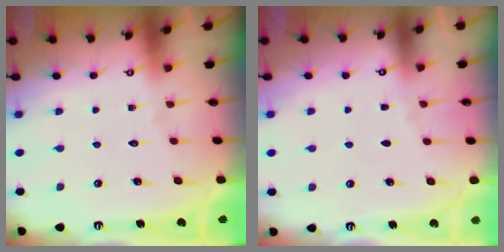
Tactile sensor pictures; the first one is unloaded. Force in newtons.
{"total": 2.4, "press": 2.4, "slide": 0.5}